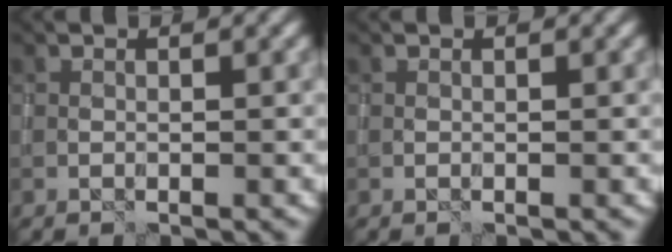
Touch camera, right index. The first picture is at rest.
{"total": 0.0}